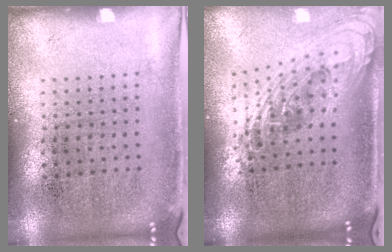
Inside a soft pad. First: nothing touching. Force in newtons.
{"total": 2.3, "press": 1.7, "slide": 1.5}